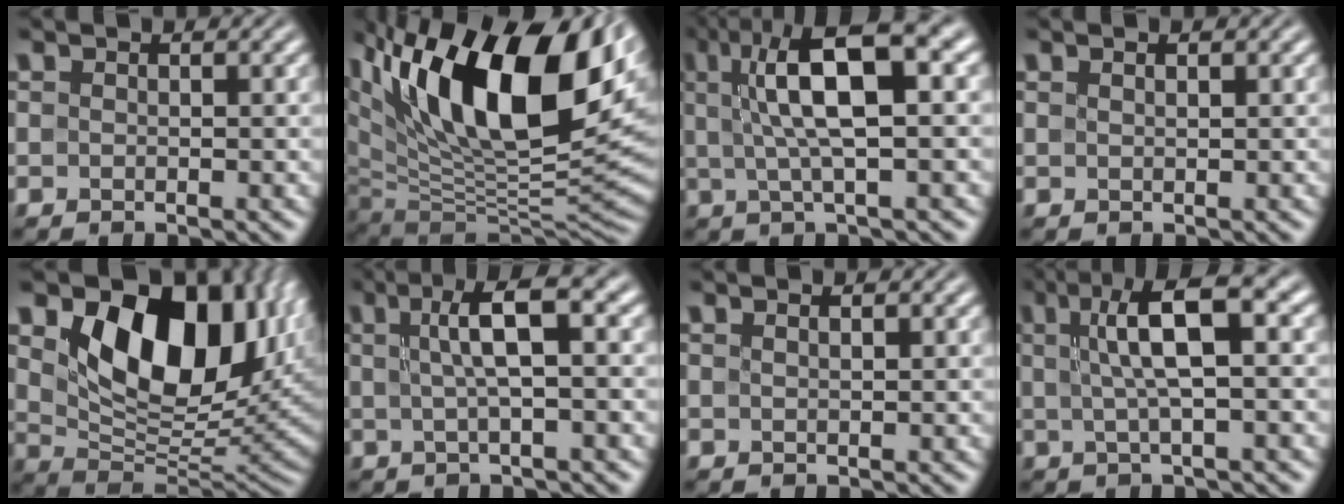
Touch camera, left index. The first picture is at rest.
{"total": 18.1, "force": [7.4, 8.3, 14.2], "torque": [-0.237, 0.010, 0.126]}
{"total": 9.5, "force": [2.5, 2.7, 8.8], "torque": [-0.152, 0.014, 0.039]}
{"total": 0.9, "force": [0.6, 0.2, 0.6], "torque": [-0.014, 0.001, 0.009]}
{"total": 13.4, "force": [4.5, 8.3, 9.5], "torque": [-0.144, -0.009, 0.084]}
{"total": 5.2, "force": [1.1, 1.2, 4.9], "torque": [-0.081, 0.017, 0.015]}
{"total": 1.2, "force": [0.7, 0.3, 0.9], "torque": [-0.014, -0.003, 0.011]}
{"total": 7.0, "force": [1.7, 1.8, 6.5], "torque": [-0.107, 0.018, 0.022]}